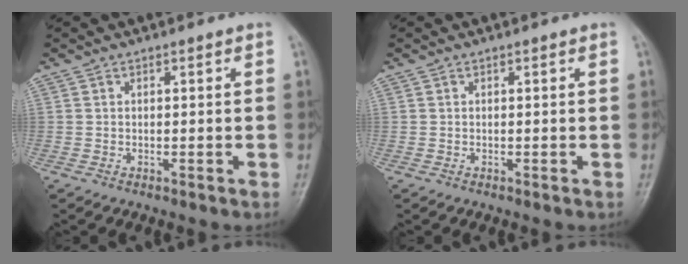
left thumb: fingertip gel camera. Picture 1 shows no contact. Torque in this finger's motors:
{"motor_torque": [0.00, 0.00, -0.06, 0.05, 0.00]}